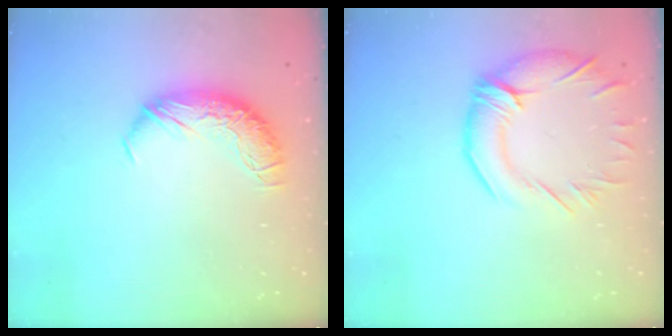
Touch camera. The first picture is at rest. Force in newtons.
{"total": 5.4, "press": 4.9, "slide": 2.2}